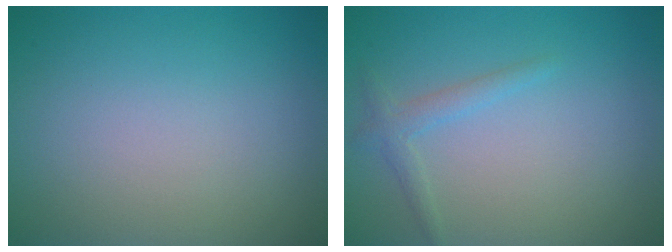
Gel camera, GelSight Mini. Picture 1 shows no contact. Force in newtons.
{"total": 1.5, "press": 1.5, "slide": 0.1}